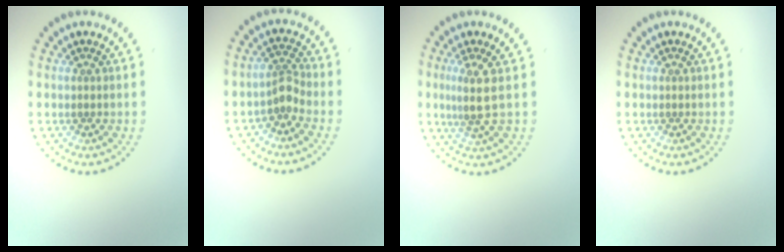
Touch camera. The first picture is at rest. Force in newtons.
{"total": 2.0, "press": 1.4, "slide": 1.4}
{"total": 2.7, "press": 2.1, "slide": 1.7}
{"total": 0.0}